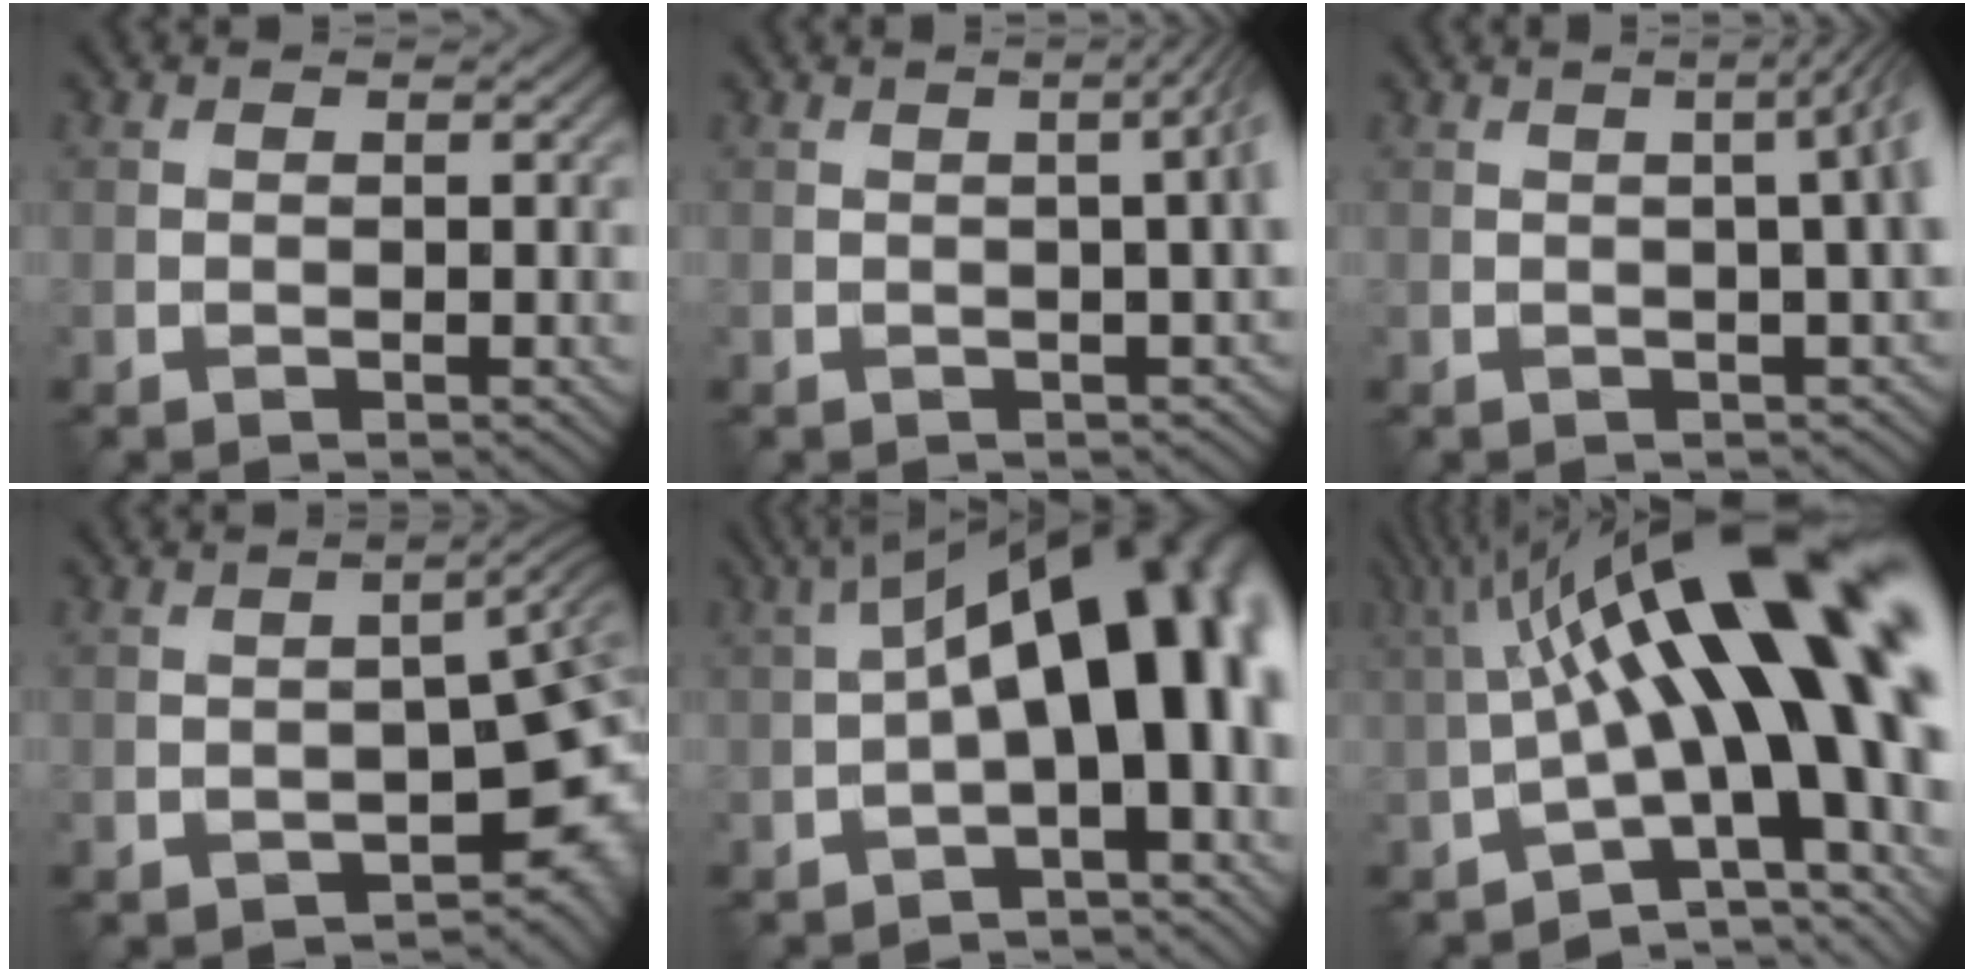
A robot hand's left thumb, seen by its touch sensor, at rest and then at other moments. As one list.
[{"total": 4.6, "force": [0.1, 1.5, 4.3], "torque": [-0.026, 0.014, 0.003]}, {"total": 6.9, "force": [0.4, 2.4, 6.5], "torque": [-0.029, 0.024, -0.003]}, {"total": 7.7, "force": [-3.4, 3.3, 6.0], "torque": [-0.075, -0.019, -0.036]}, {"total": 15.7, "force": [-0.6, 6.8, 14.1], "torque": [-0.186, 0.027, -0.003]}, {"total": 19.4, "force": [1.6, 6.4, 18.2], "torque": [-0.233, 0.025, 0.036]}]